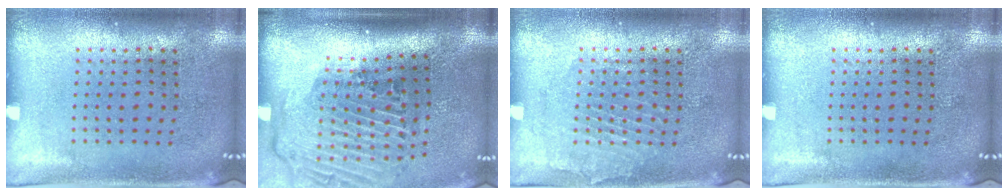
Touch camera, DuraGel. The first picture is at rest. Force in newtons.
{"total": 2.9, "press": 2.0, "slide": 2.1}
{"total": 1.2, "press": 1.2, "slide": 0.1}
{"total": 0.0}